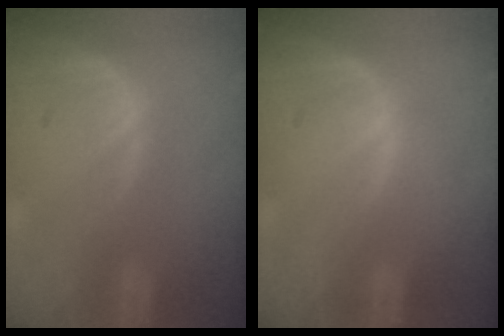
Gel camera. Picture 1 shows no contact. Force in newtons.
{"total": 0.0}